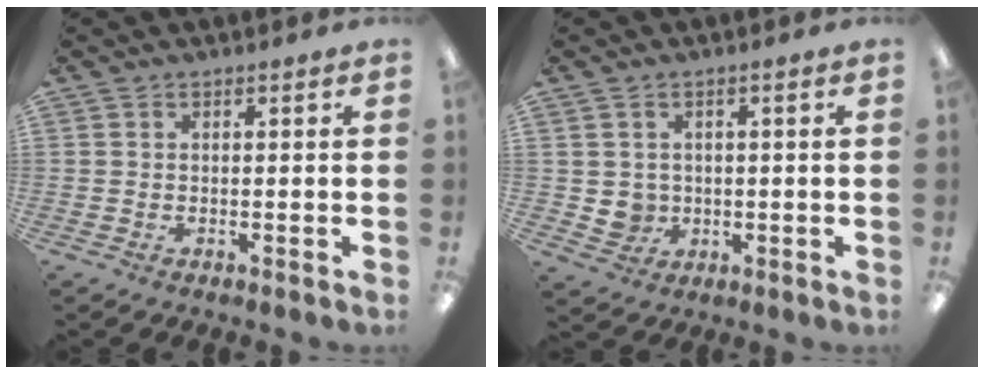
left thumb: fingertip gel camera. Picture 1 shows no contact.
{"total": 3.7, "force": [0.4, 3.6, 0.8], "torque": [-0.012, 0.004, 0.010]}